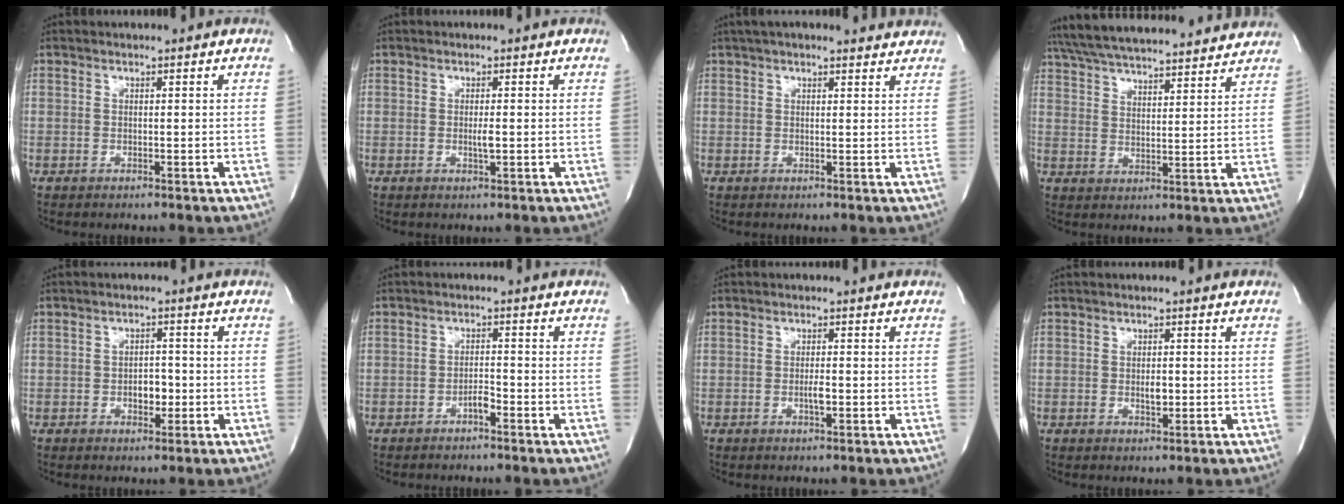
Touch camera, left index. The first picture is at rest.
{"total": 1.3, "force": [-0.3, 0.1, 1.3], "torque": [-0.029, -0.006, -0.003]}
{"total": 9.9, "force": [8.8, 2.0, 3.9], "torque": [-0.052, 0.032, 0.105]}
{"total": 23.4, "force": [21.4, 3.3, 9.0], "torque": [-0.166, 0.027, 0.305]}
{"total": 3.0, "force": [-0.9, 1.8, 2.3], "torque": [-0.033, 0.002, -0.009]}
{"total": 1.9, "force": [-1.4, 0.4, 1.2], "torque": [-0.023, 0.000, -0.024]}
{"total": 1.7, "force": [-0.6, 0.3, 1.5], "torque": [-0.034, -0.004, -0.009]}
{"total": 1.7, "force": [-0.3, 0.8, 1.5], "torque": [-0.031, -0.004, -0.002]}